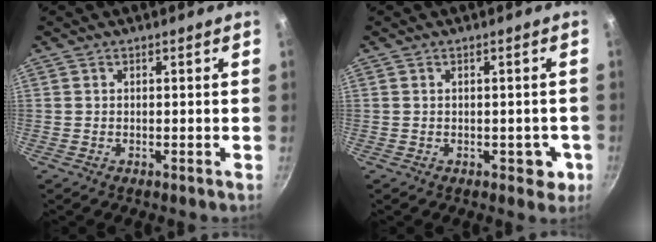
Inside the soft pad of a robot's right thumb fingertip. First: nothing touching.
{"total": 3.3, "force": [-0.8, 2.1, 2.4], "torque": [-0.004, 0.010, -0.006]}